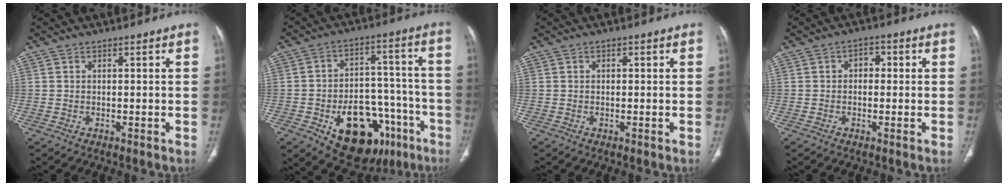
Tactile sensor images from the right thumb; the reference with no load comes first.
{"total": 21.0, "force": [-9.8, 12.8, 13.5], "torque": [-0.154, 0.068, -0.129]}
{"total": 0.6, "force": [0.2, 0.4, 0.4], "torque": [-0.003, 0.002, 0.002]}
{"total": 2.9, "force": [0.3, 2.1, 1.9], "torque": [-0.014, 0.013, -0.002]}